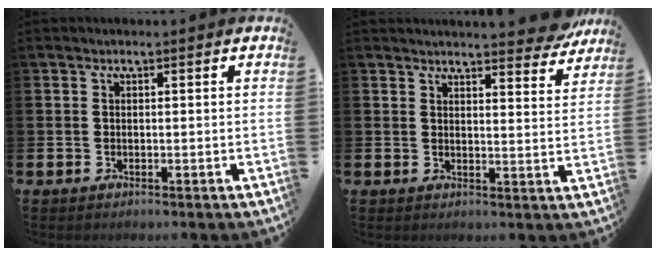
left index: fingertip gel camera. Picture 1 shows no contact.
{"total": 4.6, "force": [4.5, 0.1, 0.5], "torque": [0.001, -0.031, 0.078]}